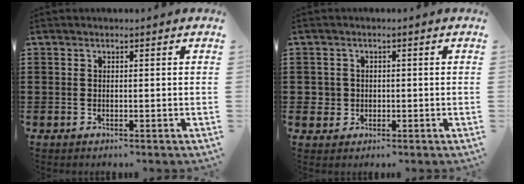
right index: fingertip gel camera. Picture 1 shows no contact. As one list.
[{"total": 2.2, "force": [-0.3, 2.2, 0.3], "torque": [-0.017, 0.005, -0.009]}]